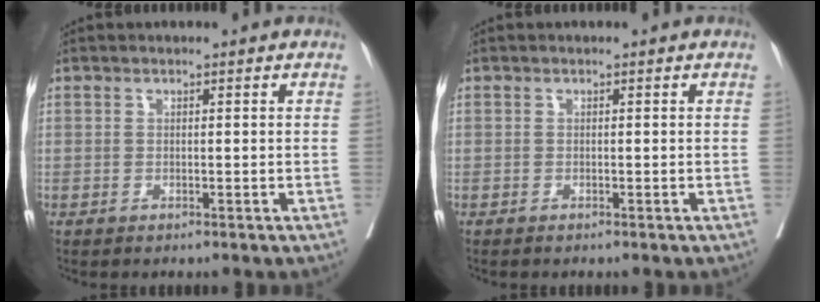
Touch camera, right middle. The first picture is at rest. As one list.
[{"total": 0.0}]